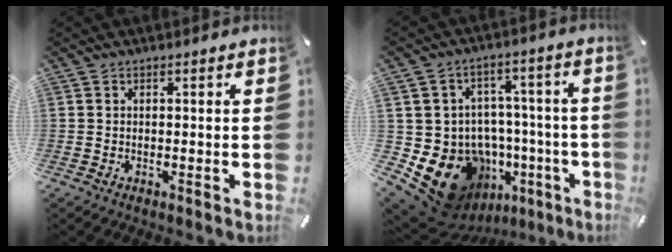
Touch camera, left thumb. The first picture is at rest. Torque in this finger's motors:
{"motor_torque": [1.72, 2.29, 0.45, 0.22, 0.19]}